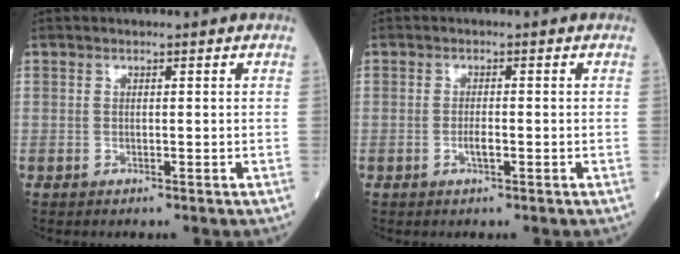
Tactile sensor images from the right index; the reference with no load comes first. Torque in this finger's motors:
{"motor_torque": [0.25, -0.19, 0.19, 0.06]}